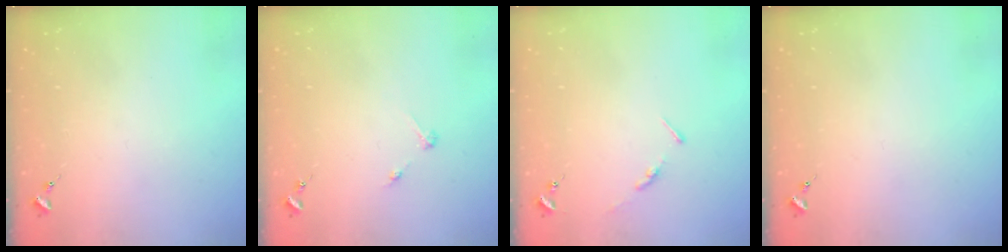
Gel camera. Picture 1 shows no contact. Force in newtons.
{"total": 2.7, "press": 2.7, "slide": 0.3}
{"total": 3.4, "press": 3.4, "slide": 0.3}
{"total": 0.0}